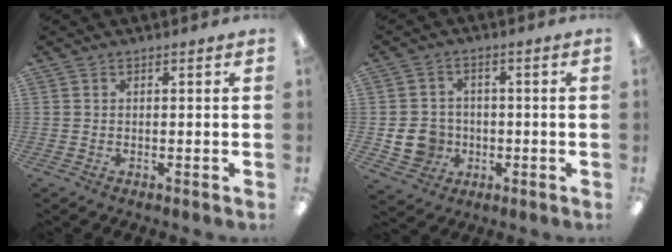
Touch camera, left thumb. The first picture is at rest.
{"total": 8.2, "force": [-1.8, 7.5, 3.0], "torque": [-0.077, 0.017, -0.026]}